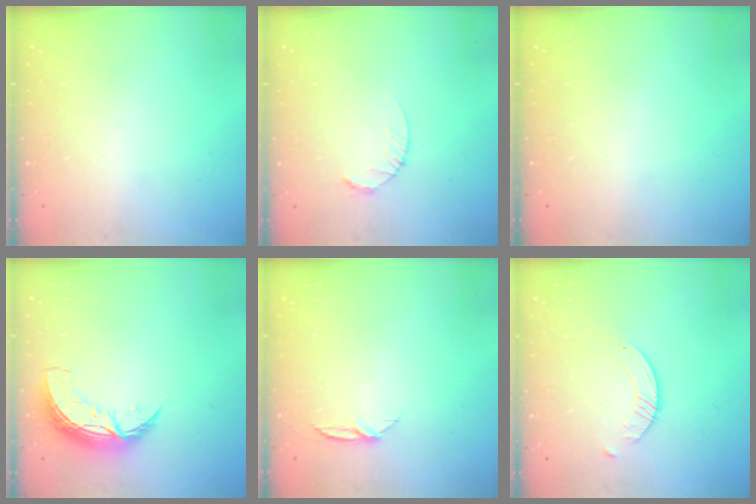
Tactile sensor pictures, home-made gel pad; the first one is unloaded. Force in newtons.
{"total": 2.6, "press": 2.6, "slide": 0.4}
{"total": 0.0}
{"total": 9.3, "press": 9.3, "slide": 0.5}
{"total": 5.1, "press": 5.1, "slide": 0.6}
{"total": 1.7, "press": 1.7, "slide": 0.2}